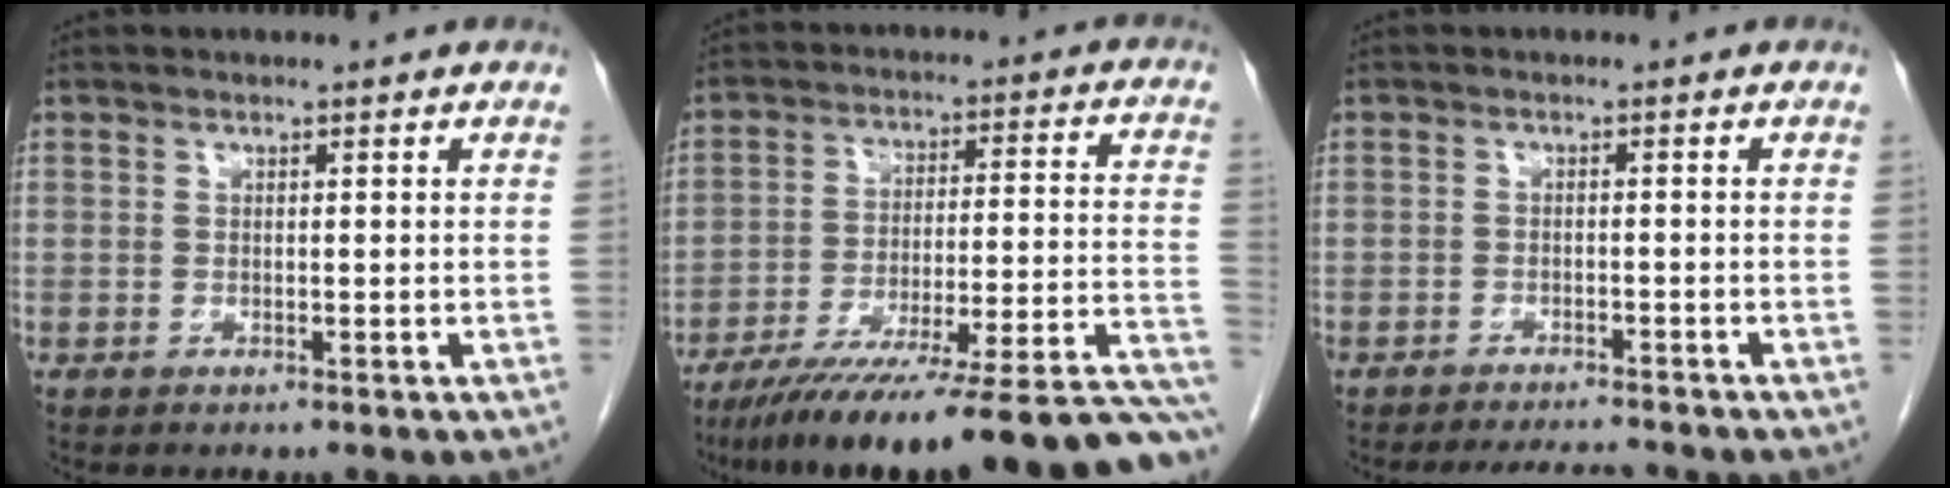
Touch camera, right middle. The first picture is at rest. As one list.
[{"total": 29.7, "force": [-25.6, 1.0, 15.0], "torque": [-0.126, -0.022, -0.360]}, {"total": 4.7, "force": [-4.5, 0.5, 1.2], "torque": [-0.018, -0.009, -0.068]}]